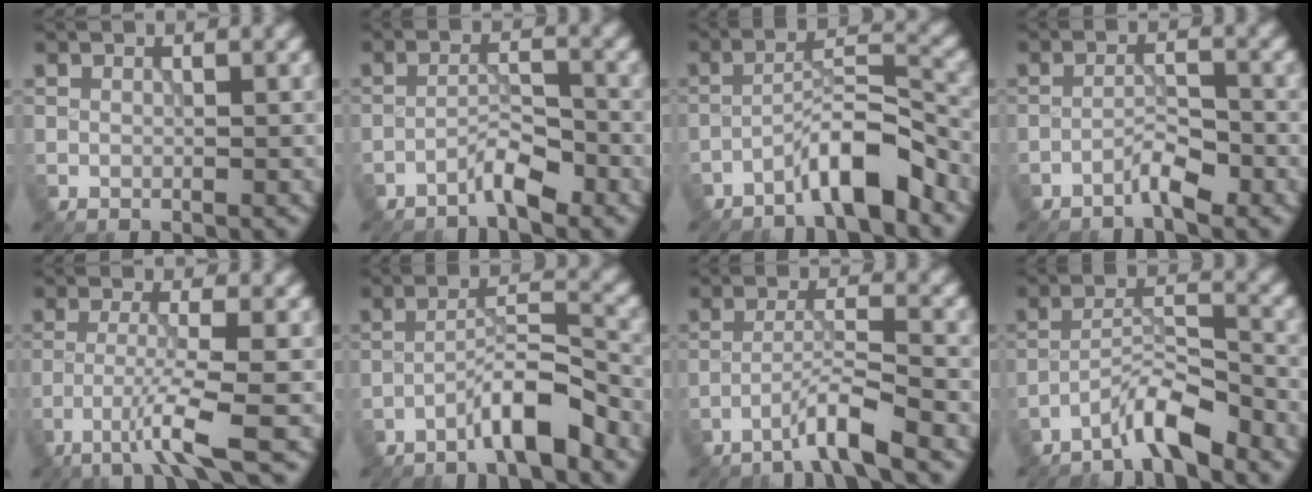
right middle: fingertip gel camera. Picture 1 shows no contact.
{"total": 2.6, "force": [-2.1, 0.3, 1.4], "torque": [-0.021, 0.011, -0.043]}
{"total": 5.5, "force": [-3.8, 0.8, 3.9], "torque": [-0.060, 0.018, -0.073]}
{"total": 2.2, "force": [-1.8, 0.2, 1.3], "torque": [-0.020, 0.009, -0.037]}
{"total": 4.2, "force": [-2.3, -0.1, 3.5], "torque": [-0.065, 0.003, -0.059]}
{"total": 4.7, "force": [-3.3, 0.5, 3.3], "torque": [-0.055, 0.016, -0.065]}
{"total": 3.5, "force": [-2.5, -0.1, 2.5], "torque": [-0.040, 0.013, -0.060]}
{"total": 4.3, "force": [-3.6, 0.5, 2.4], "torque": [-0.042, 0.011, -0.075]}